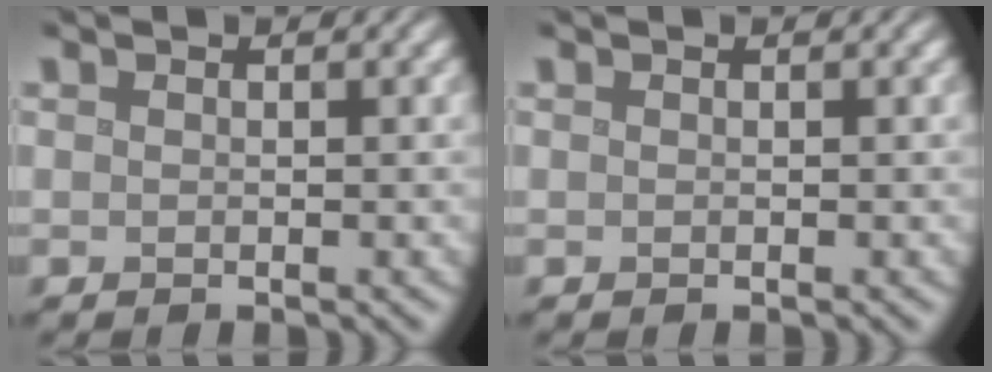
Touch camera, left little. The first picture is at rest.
{"total": 0.0}